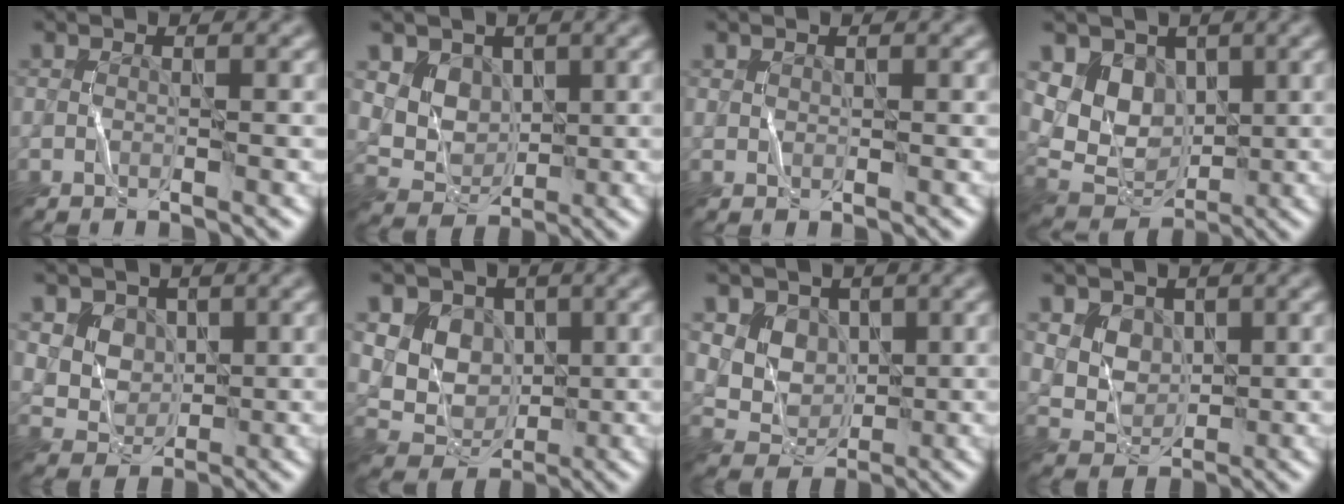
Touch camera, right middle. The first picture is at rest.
{"total": 3.6, "force": [2.0, 2.9, 0.8], "torque": [-0.036, -0.002, 0.050]}
{"total": 0.5, "force": [0.4, 0.1, -0.3], "torque": [0.005, -0.002, 0.007]}
{"total": 4.3, "force": [1.9, 3.5, 1.6], "torque": [-0.039, -0.008, 0.041]}
{"total": 3.6, "force": [2.1, 2.8, 0.8], "torque": [-0.036, 0.007, 0.043]}
{"total": 7.6, "force": [3.0, 6.3, 3.0], "torque": [-0.063, 0.028, 0.050]}
{"total": 4.5, "force": [2.3, 3.6, 1.2], "torque": [-0.040, 0.006, 0.048]}
{"total": 2.4, "force": [1.5, 1.9, 0.2], "torque": [-0.016, -0.003, 0.032]}